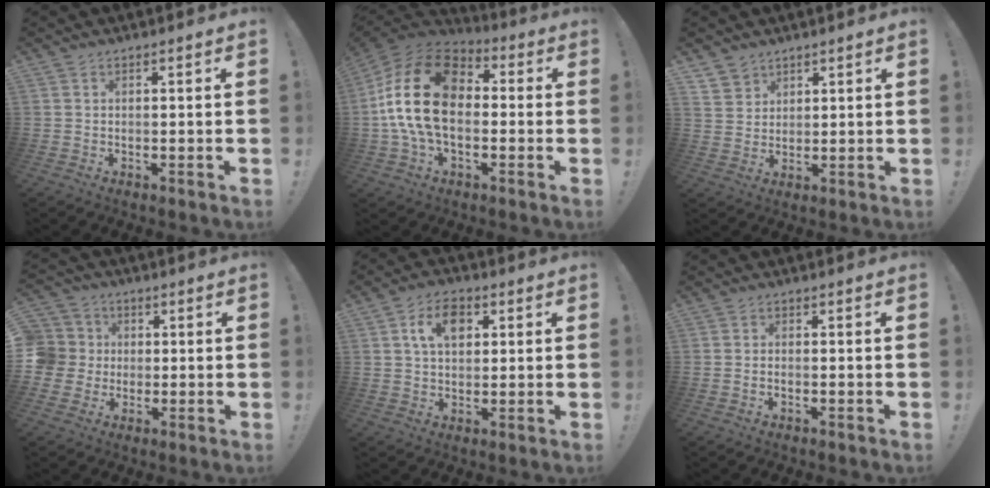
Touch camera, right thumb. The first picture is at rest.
{"total": 21.6, "force": [1.0, 13.7, 16.7], "torque": [-0.318, 0.023, 0.026]}
{"total": 4.5, "force": [3.4, 2.9, 0.0], "torque": [0.003, -0.028, 0.065]}
{"total": 7.9, "force": [-0.2, 7.6, 2.2], "torque": [-0.053, 0.010, 0.000]}
{"total": 9.0, "force": [2.8, 6.2, 6.0], "torque": [-0.087, 0.007, 0.050]}
{"total": 0.9, "force": [-0.7, 0.2, 0.6], "torque": [-0.017, 0.003, -0.010]}